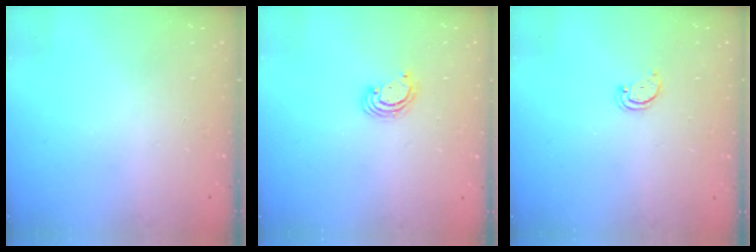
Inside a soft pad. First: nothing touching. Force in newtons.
{"total": 3.3, "press": 3.3, "slide": 0.4}
{"total": 2.2, "press": 2.1, "slide": 0.4}